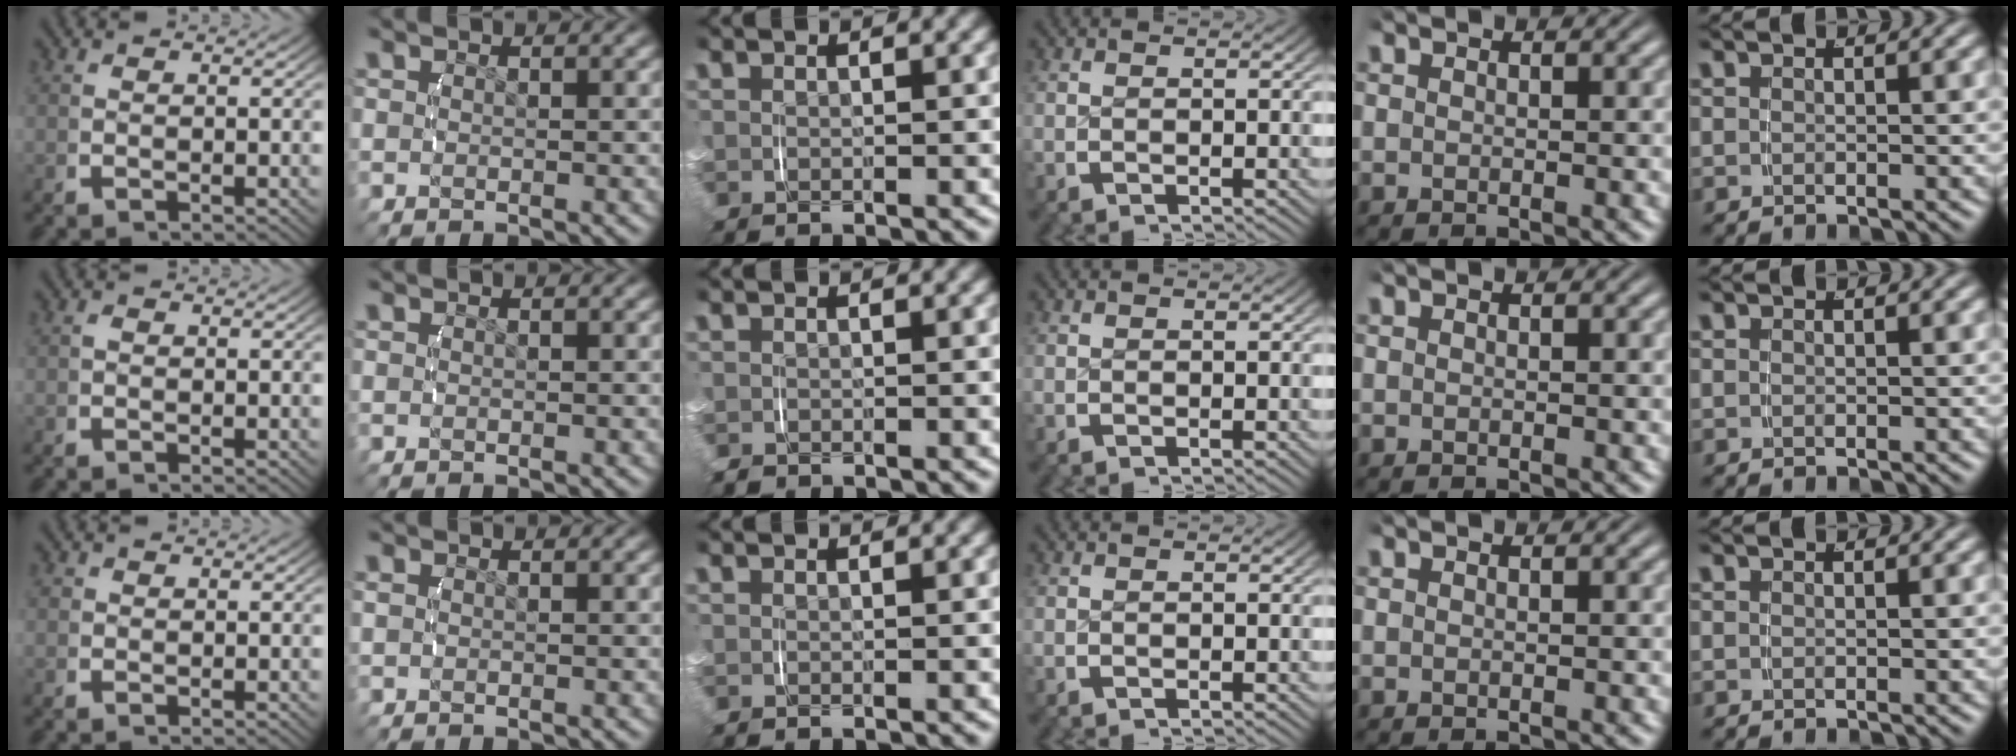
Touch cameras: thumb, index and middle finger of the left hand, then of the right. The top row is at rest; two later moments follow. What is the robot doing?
{"motion": "lift_and_place", "object": "small bumper sticker"}